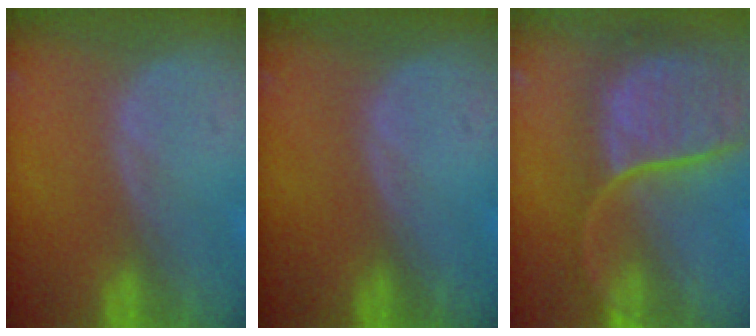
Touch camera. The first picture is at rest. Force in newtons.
{"total": 0.0}
{"total": 12.1, "press": 9.8, "slide": 7.1}